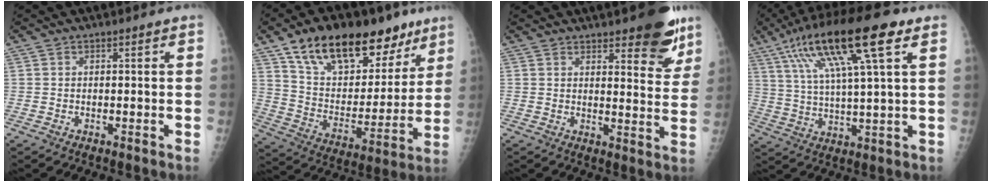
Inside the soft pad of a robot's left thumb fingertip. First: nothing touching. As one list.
[{"total": 26.7, "force": [16.7, 13.4, 16.0], "torque": [-0.215, -0.032, 0.274]}, {"total": 11.1, "force": [7.5, 3.8, 7.3], "torque": [-0.053, -0.045, 0.095]}, {"total": 19.0, "force": [8.9, 3.8, 16.4], "torque": [-0.302, 0.003, 0.152]}]